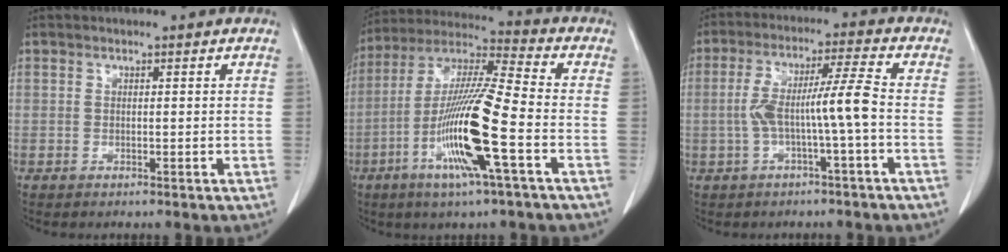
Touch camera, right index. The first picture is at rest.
{"total": 15.9, "force": [-5.3, 0.1, 15.0], "torque": [-0.301, -0.013, -0.107]}
{"total": 8.2, "force": [-1.5, -0.3, 8.0], "torque": [-0.156, 0.024, -0.024]}